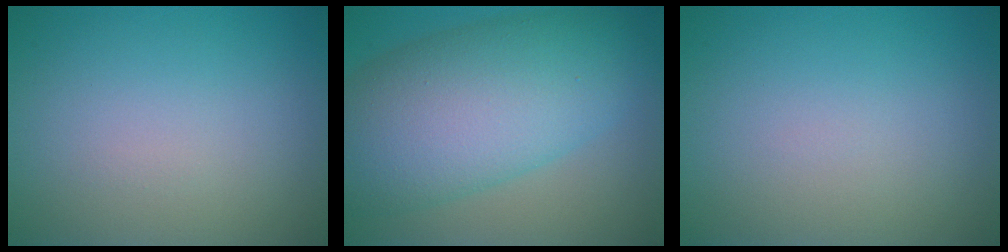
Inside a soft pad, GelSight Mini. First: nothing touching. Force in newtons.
{"total": 11.5, "press": 11.4, "slide": 0.1}
{"total": 0.0}